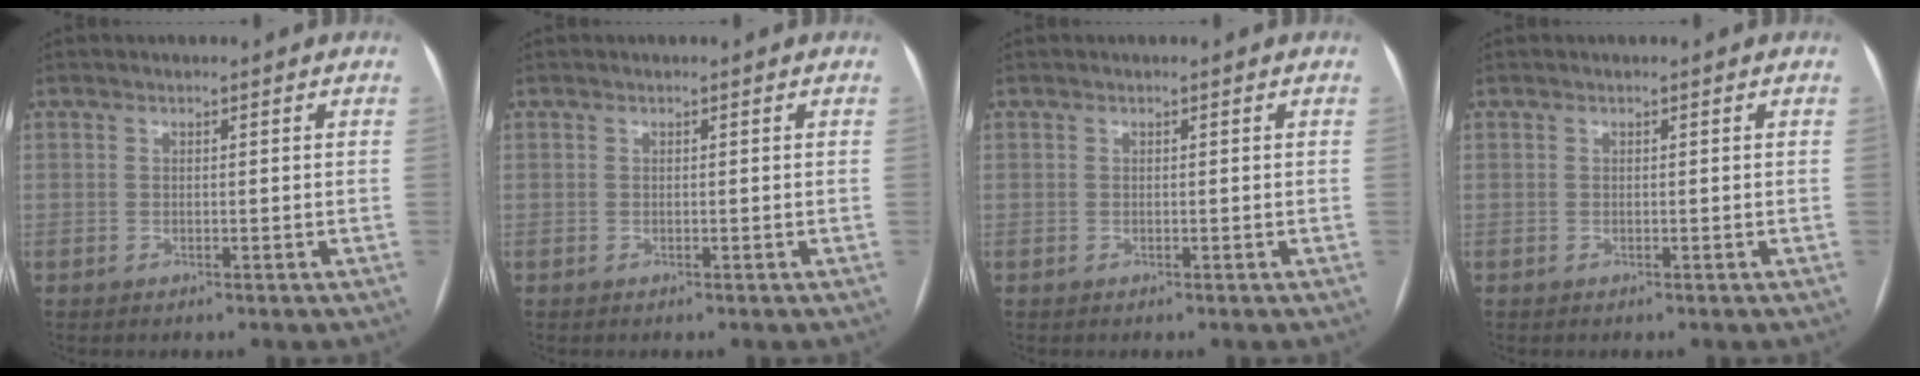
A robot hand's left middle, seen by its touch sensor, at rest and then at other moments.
{"total": 0.0}
{"total": 0.0}
{"total": 0.0}